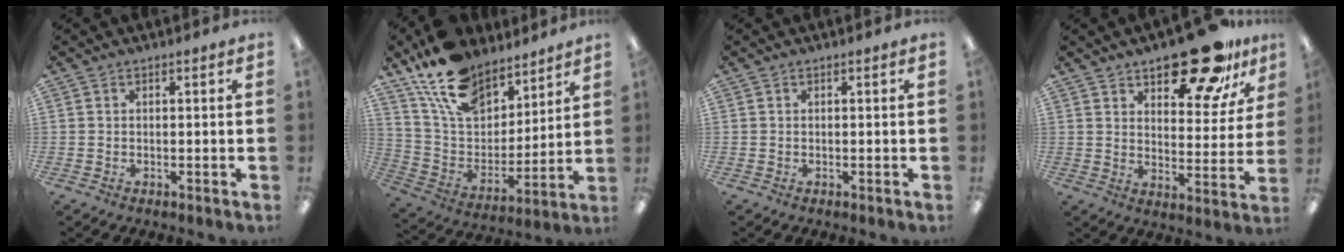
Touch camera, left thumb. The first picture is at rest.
{"total": 17.4, "force": [12.9, 9.5, 7.1], "torque": [-0.151, -0.069, 0.241]}
{"total": 0.0}
{"total": 18.1, "force": [13.2, 7.6, 9.7], "torque": [-0.124, -0.084, 0.222]}